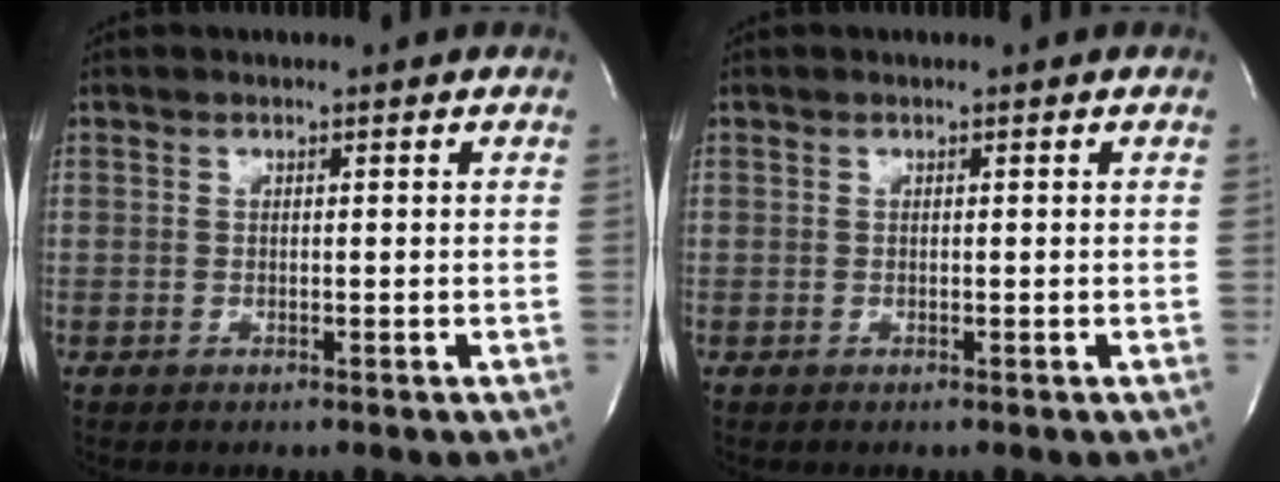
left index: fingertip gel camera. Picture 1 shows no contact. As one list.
[{"total": 0.0}]